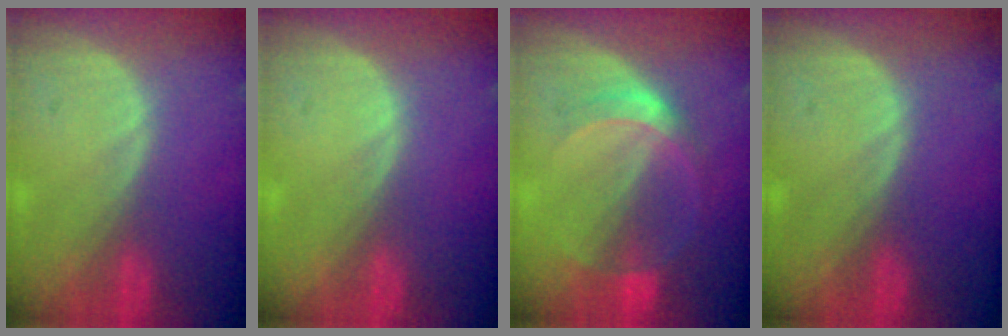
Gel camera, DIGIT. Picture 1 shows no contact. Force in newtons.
{"total": 0.0}
{"total": 5.2, "press": 4.7, "slide": 2.0}
{"total": 0.0}